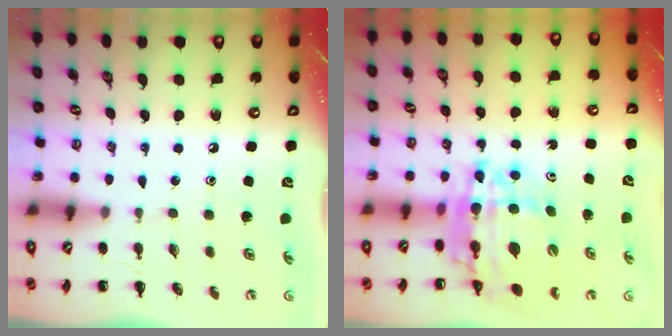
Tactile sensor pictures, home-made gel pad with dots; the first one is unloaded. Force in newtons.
{"total": 17.0, "press": 16.3, "slide": 4.6}